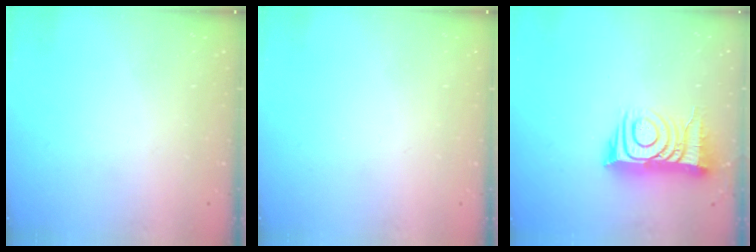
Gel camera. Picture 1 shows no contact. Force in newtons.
{"total": 0.0}
{"total": 12.6, "press": 12.6, "slide": 0.9}